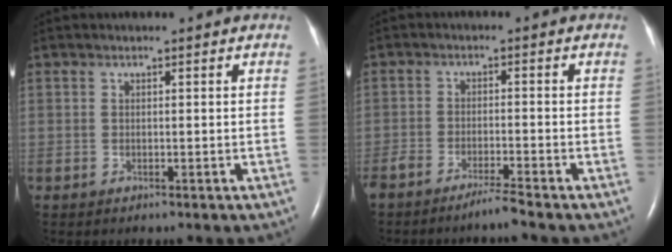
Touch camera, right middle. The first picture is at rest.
{"total": 3.4, "force": [-2.9, -0.6, 1.5], "torque": [-0.033, -0.007, -0.061]}